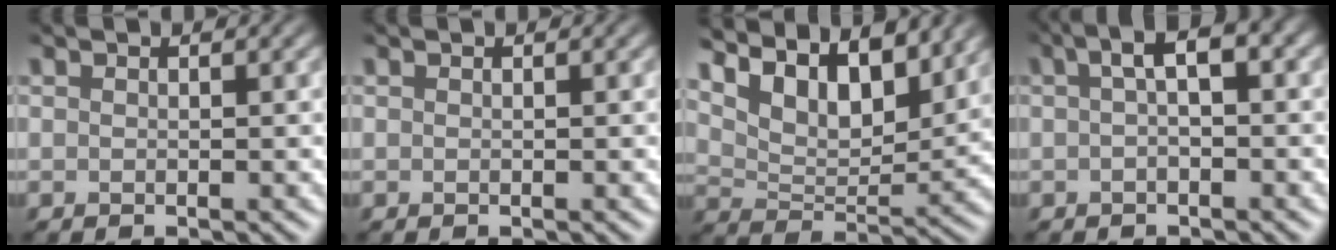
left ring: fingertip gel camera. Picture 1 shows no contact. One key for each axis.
{"total": 0.0}
{"total": 6.9, "fx": 5.1, "fy": 2.7, "fz": 3.9, "tx": -0.072, "ty": -0.003, "tz": 0.077}
{"total": 2.7, "fx": 0.5, "fy": 0.4, "fz": 2.6, "tx": -0.044, "ty": 0.012, "tz": 0.002}